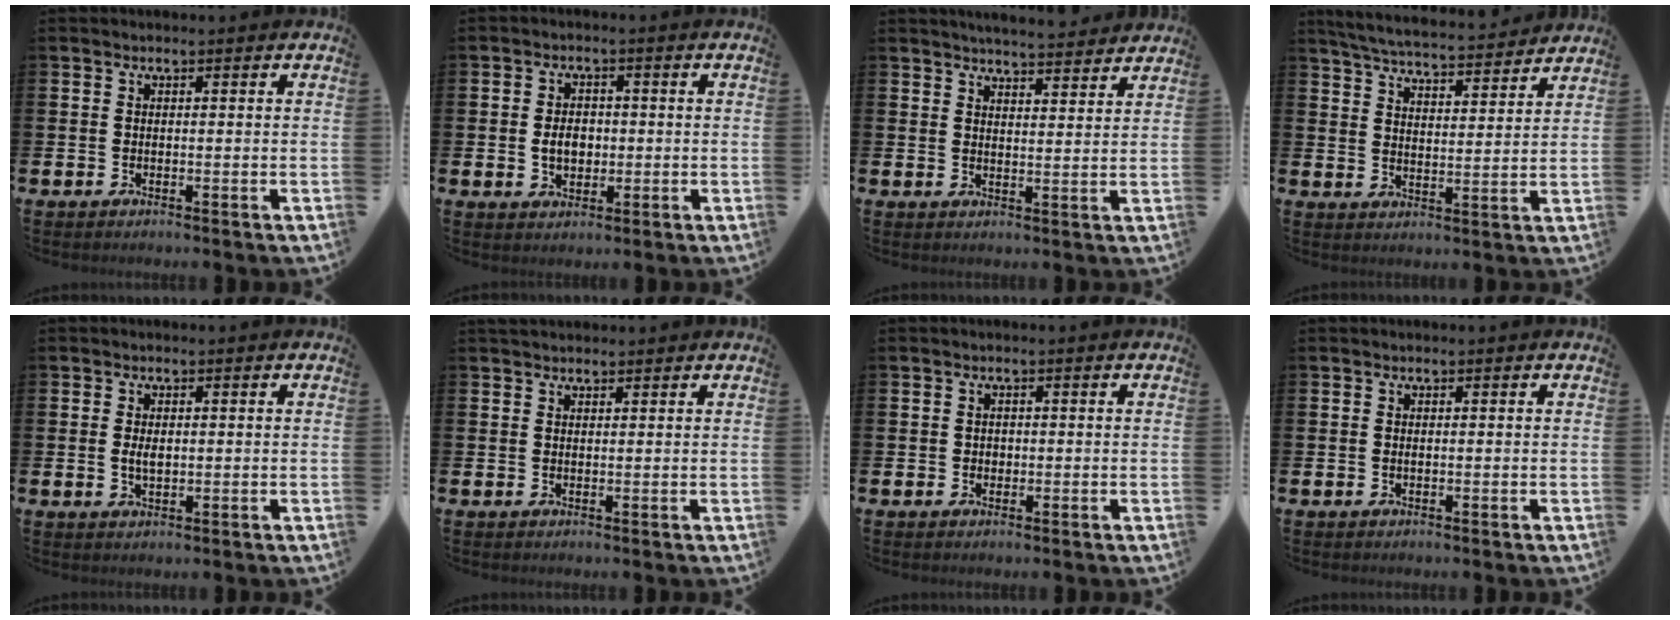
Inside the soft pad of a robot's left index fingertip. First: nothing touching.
{"total": 3.3, "force": [-0.2, 2.5, 2.2], "torque": [-0.023, -0.001, -0.011]}
{"total": 4.7, "force": [4.7, 0.1, 0.4], "torque": [-0.021, -0.025, 0.085]}
{"total": 5.6, "force": [5.5, 0.4, 1.0], "torque": [-0.048, -0.039, 0.098]}
{"total": 1.9, "force": [0.2, 1.0, 1.6], "torque": [-0.017, -0.002, -0.001]}
{"total": 1.4, "force": [1.3, 0.4, 0.1], "torque": [0.005, 0.000, 0.023]}
{"total": 1.5, "force": [0.0, 1.4, 0.4], "torque": [0.005, 0.001, -0.006]}
{"total": 0.0}